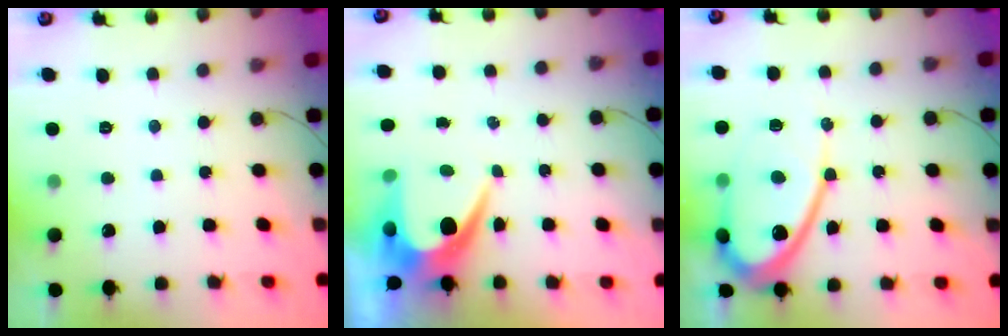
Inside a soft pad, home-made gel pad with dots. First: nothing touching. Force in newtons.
{"total": 7.5, "press": 7.5, "slide": 0.4}
{"total": 13.5, "press": 13.4, "slide": 1.1}